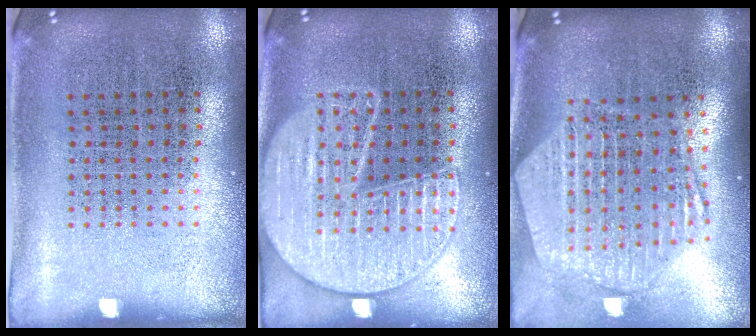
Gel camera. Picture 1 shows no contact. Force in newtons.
{"total": 2.3, "press": 2.3, "slide": 0.3}
{"total": 2.6, "press": 2.1, "slide": 1.5}